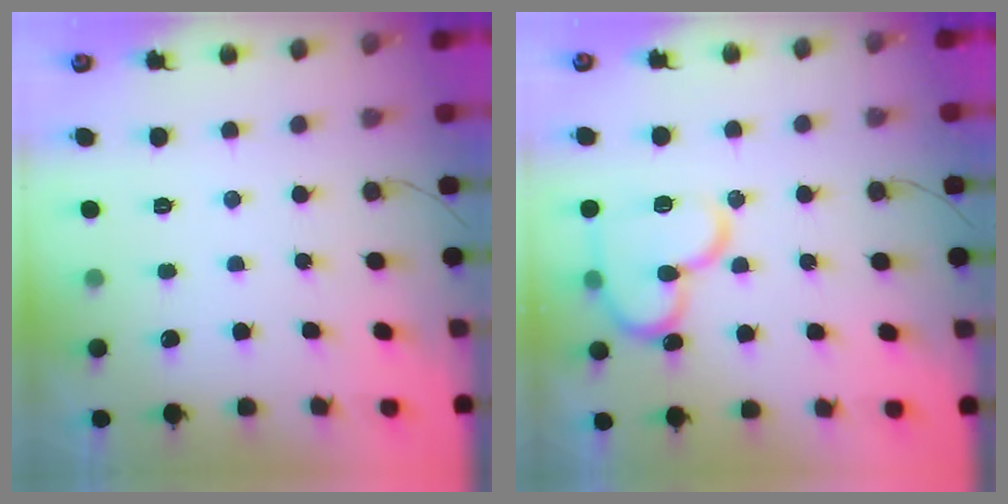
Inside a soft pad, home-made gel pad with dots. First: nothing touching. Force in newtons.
{"total": 16.0, "press": 15.9, "slide": 1.8}